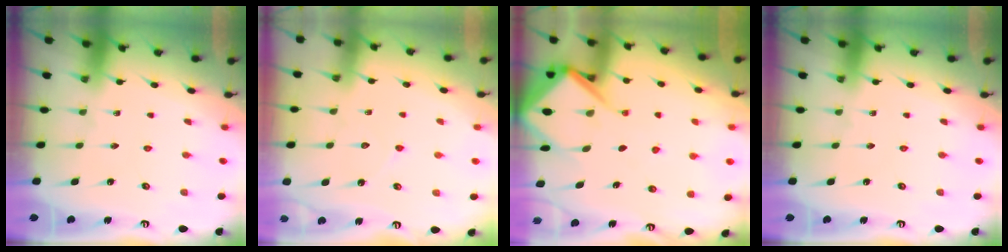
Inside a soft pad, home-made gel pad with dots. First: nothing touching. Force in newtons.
{"total": 4.9, "press": 4.9, "slide": 0.6}
{"total": 11.1, "press": 11.1, "slide": 1.1}
{"total": 0.0}